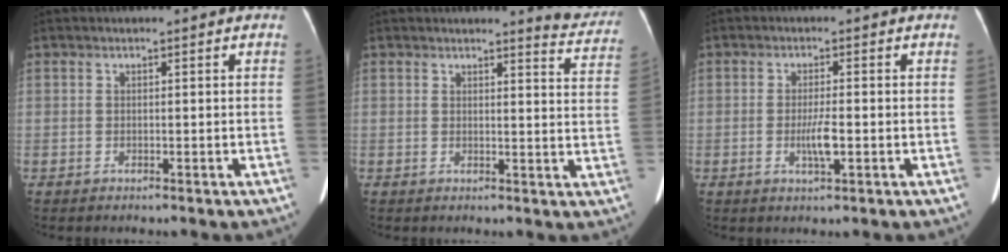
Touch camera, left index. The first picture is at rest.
{"total": 6.6, "force": [6.5, 0.5, 1.1], "torque": [-0.002, -0.038, 0.049]}
{"total": 3.3, "force": [-1.0, 0.3, 3.2], "torque": [-0.064, -0.006, -0.014]}